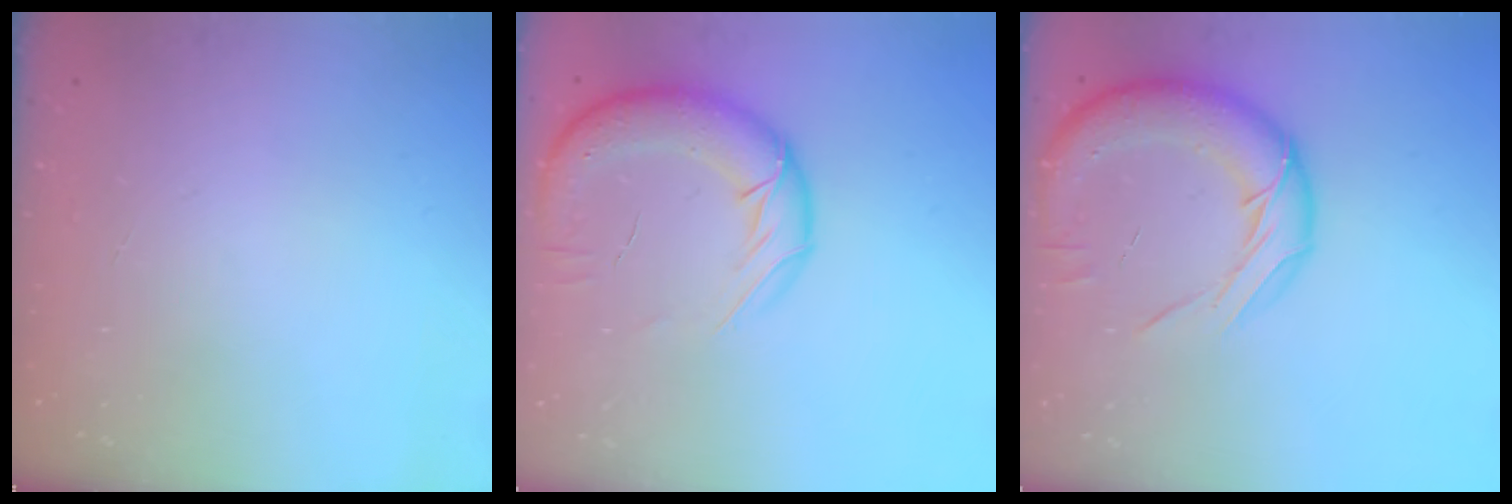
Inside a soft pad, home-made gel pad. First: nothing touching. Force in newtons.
{"total": 17.6, "press": 17.3, "slide": 3.5}
{"total": 16.0, "press": 15.9, "slide": 1.9}